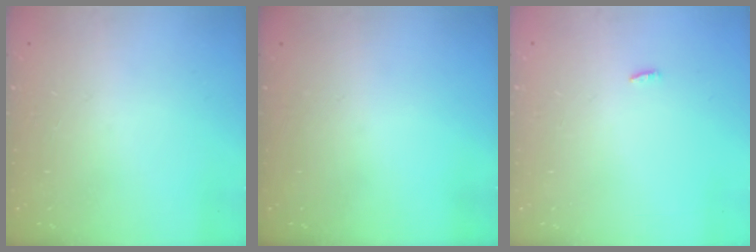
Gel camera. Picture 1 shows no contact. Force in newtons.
{"total": 0.0}
{"total": 6.6, "press": 2.7, "slide": 6.1}